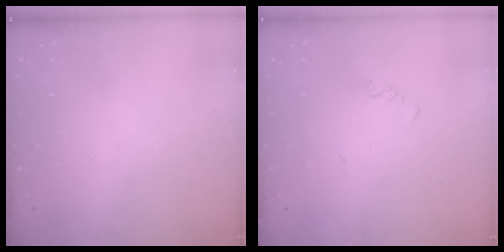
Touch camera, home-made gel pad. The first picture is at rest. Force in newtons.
{"total": 1.9, "press": 1.9, "slide": 0.4}